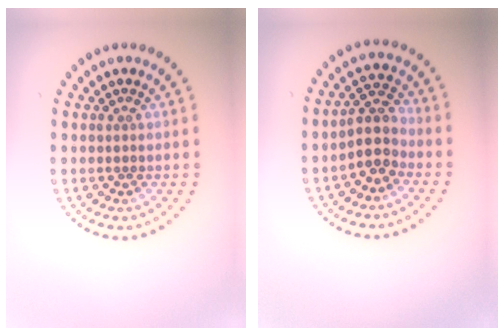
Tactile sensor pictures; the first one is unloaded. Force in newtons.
{"total": 2.8, "press": 2.3, "slide": 1.6}